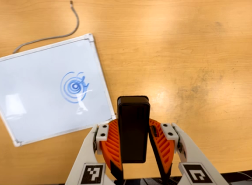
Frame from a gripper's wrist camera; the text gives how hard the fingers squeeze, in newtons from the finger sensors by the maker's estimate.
{"total": 5.6, "left": 5.1, "right": 6.1}